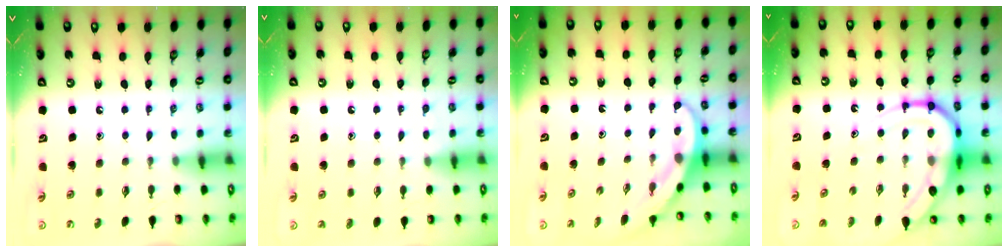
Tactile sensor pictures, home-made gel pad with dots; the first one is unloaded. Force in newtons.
{"total": 2.6, "press": 2.6, "slide": 0.3}
{"total": 3.8, "press": 3.8, "slide": 0.2}
{"total": 14.4, "press": 14.4, "slide": 1.0}